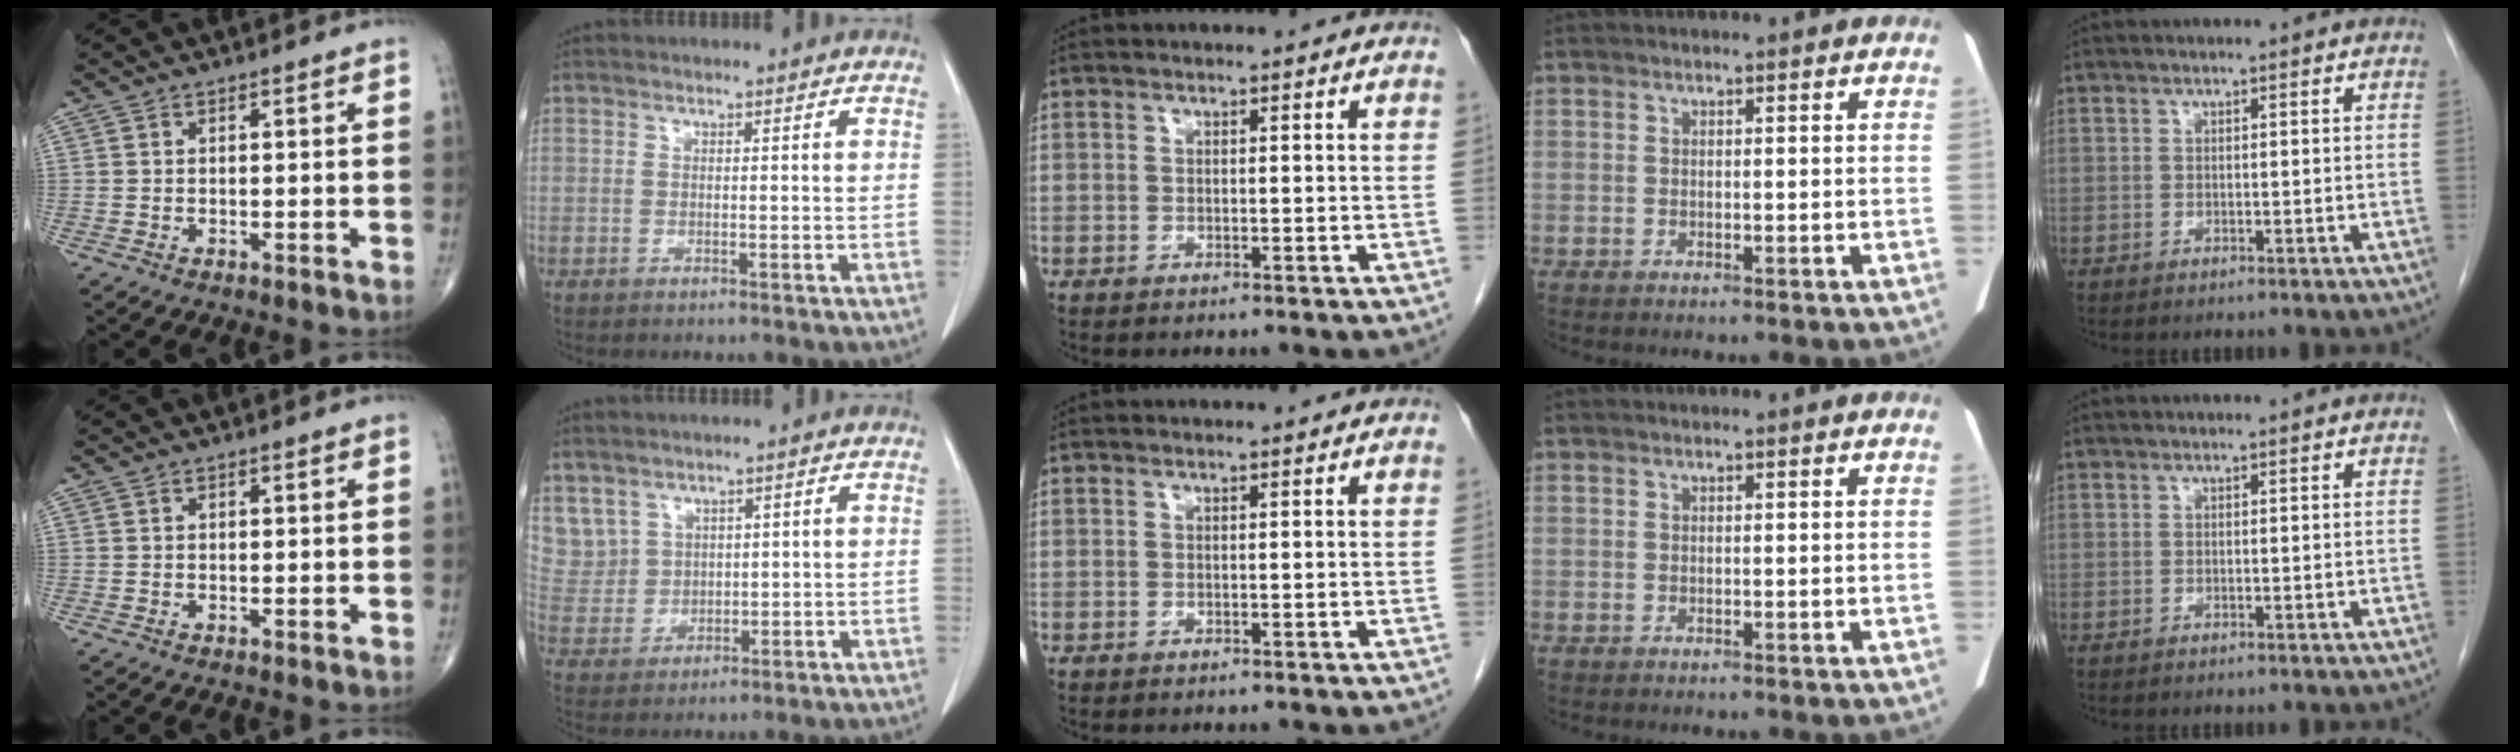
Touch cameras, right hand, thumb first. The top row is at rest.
{"index": {"total": 7.7, "force": [4.7, 6.1, 0.8], "torque": [-0.030, 0.017, 0.115]}}